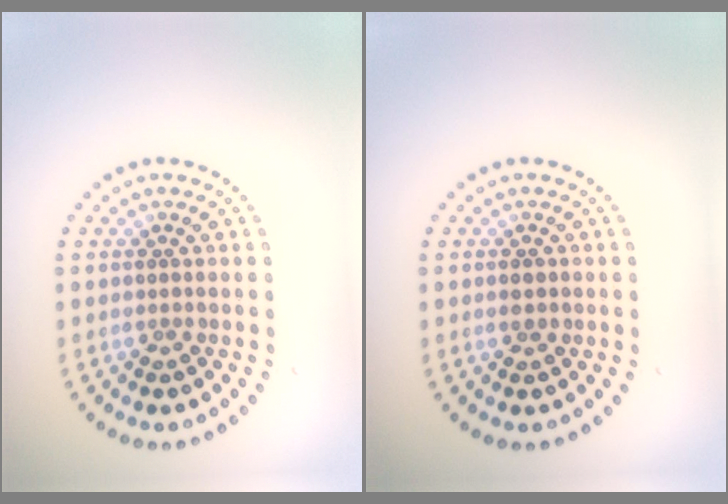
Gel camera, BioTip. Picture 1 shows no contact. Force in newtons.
{"total": 1.3, "press": 1.3, "slide": 0.1}